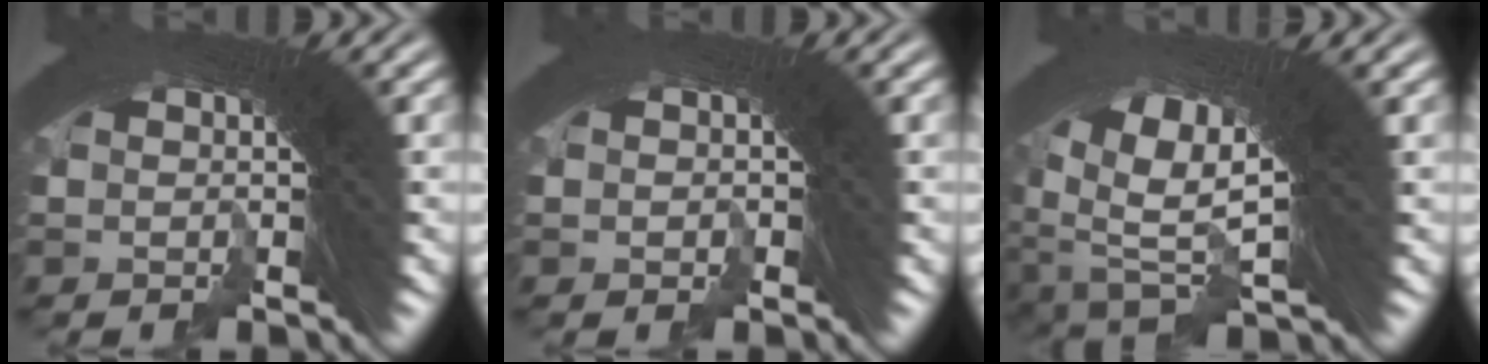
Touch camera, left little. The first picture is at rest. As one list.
[{"total": 1.3, "force": [-0.8, 0.5, -0.8], "torque": [0.013, -0.005, -0.008]}, {"total": 14.3, "force": [-1.0, 9.5, 10.6], "torque": [-0.193, -0.048, -0.004]}]